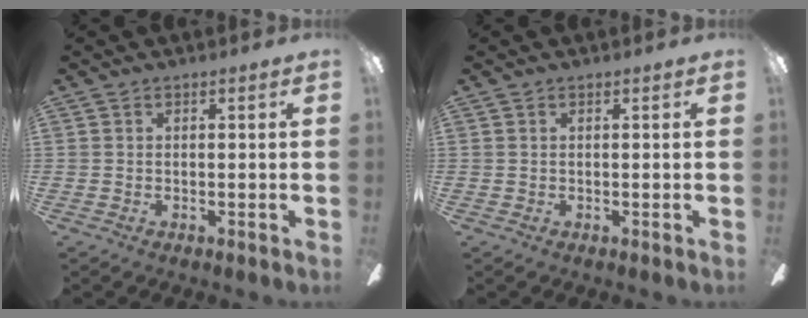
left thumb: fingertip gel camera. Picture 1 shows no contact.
{"total": 0.7, "force": [-0.5, 0.1, 0.5], "torque": [-0.008, 0.003, -0.010]}